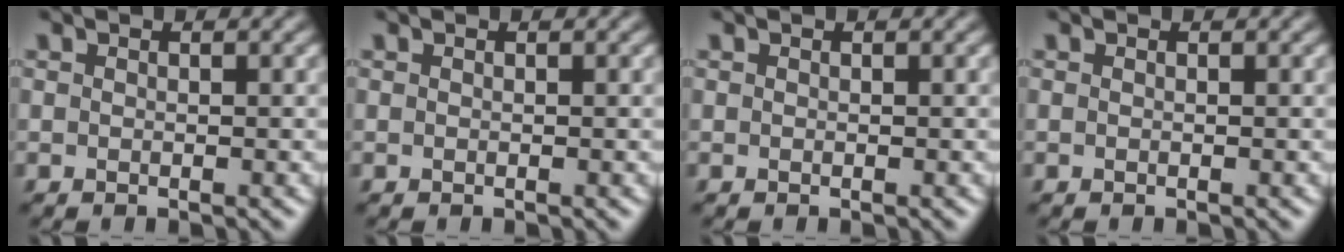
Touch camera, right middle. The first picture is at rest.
{"total": 0.0}
{"total": 0.0}
{"total": 0.0}